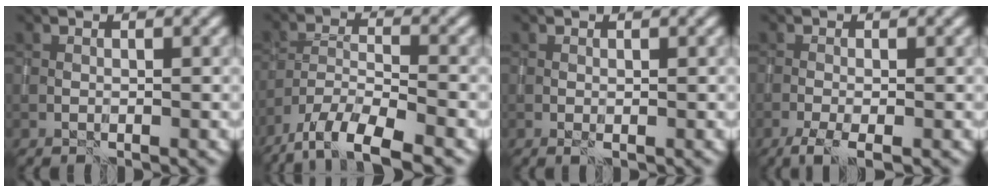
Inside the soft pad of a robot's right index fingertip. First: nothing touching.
{"total": 8.9, "force": [-7.0, 2.8, 4.8], "torque": [-0.073, -0.018, -0.119]}
{"total": 0.5, "force": [0.0, 0.1, 0.5], "torque": [-0.010, -0.004, 0.000]}
{"total": 2.7, "force": [-1.7, 0.6, 2.0], "torque": [-0.041, -0.004, -0.038]}